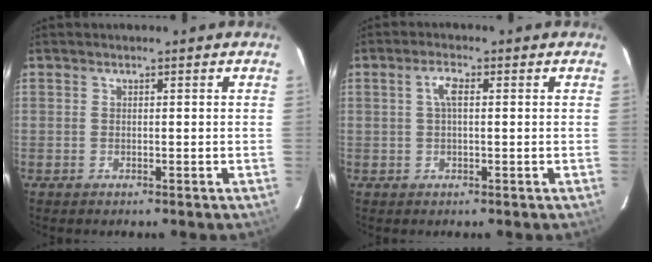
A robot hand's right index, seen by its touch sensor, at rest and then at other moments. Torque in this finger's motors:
{"motor_torque": [0.47, 0.01, 0.32, 0.07]}